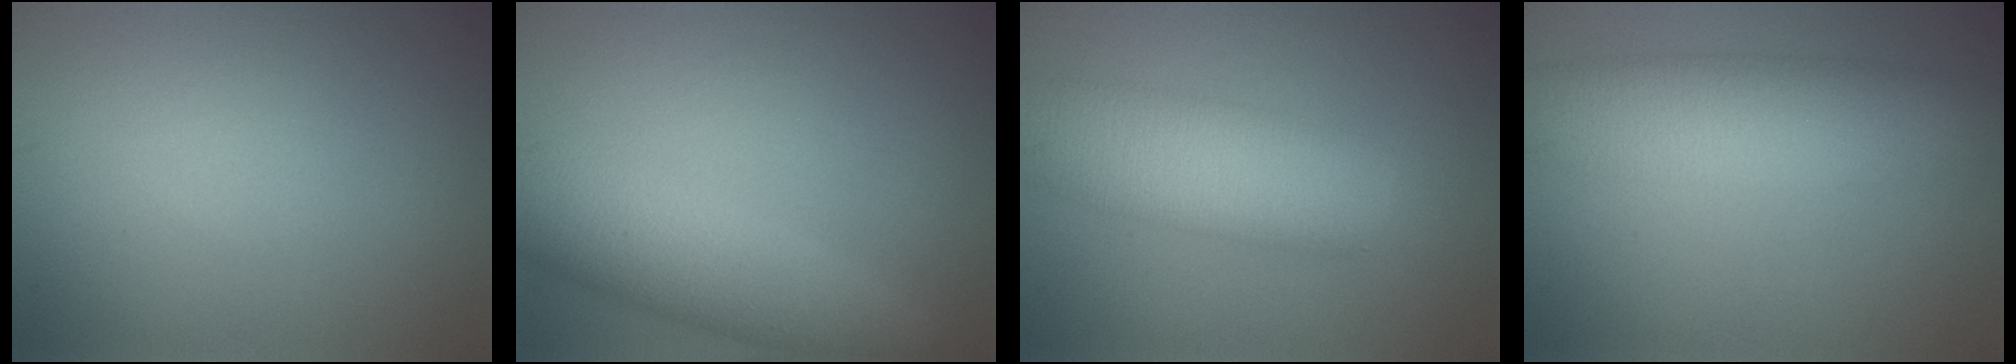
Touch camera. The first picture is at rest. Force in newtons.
{"total": 5.6, "press": 5.6, "slide": 0.2}
{"total": 6.9, "press": 6.9, "slide": 0.2}
{"total": 6.9, "press": 6.9, "slide": 0.4}